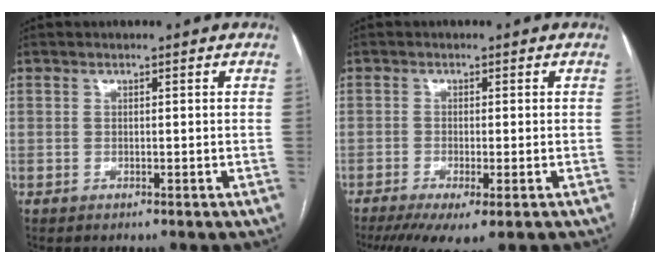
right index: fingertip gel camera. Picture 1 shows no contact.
{"total": 7.3, "force": [-4.8, 1.2, 5.5], "torque": [-0.081, -0.019, -0.077]}